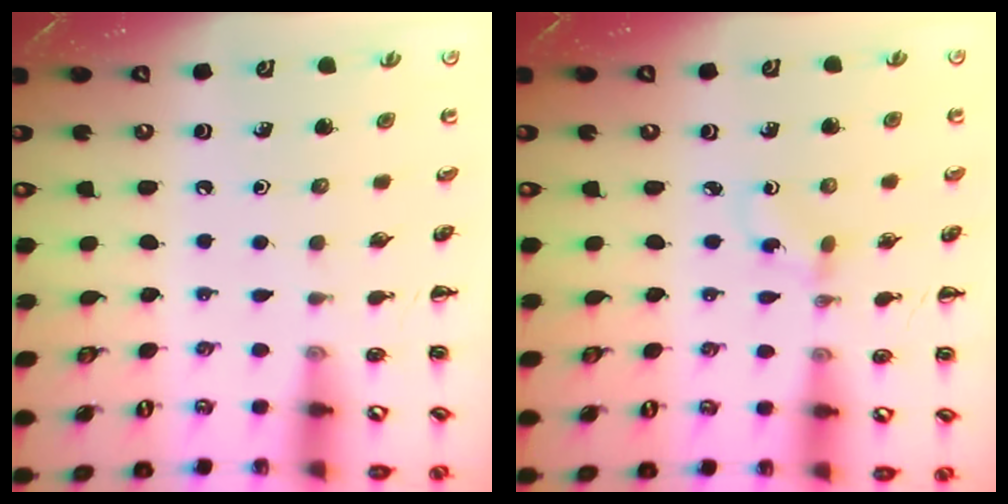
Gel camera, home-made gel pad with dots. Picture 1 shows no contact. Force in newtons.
{"total": 1.2, "press": 1.0, "slide": 0.7}